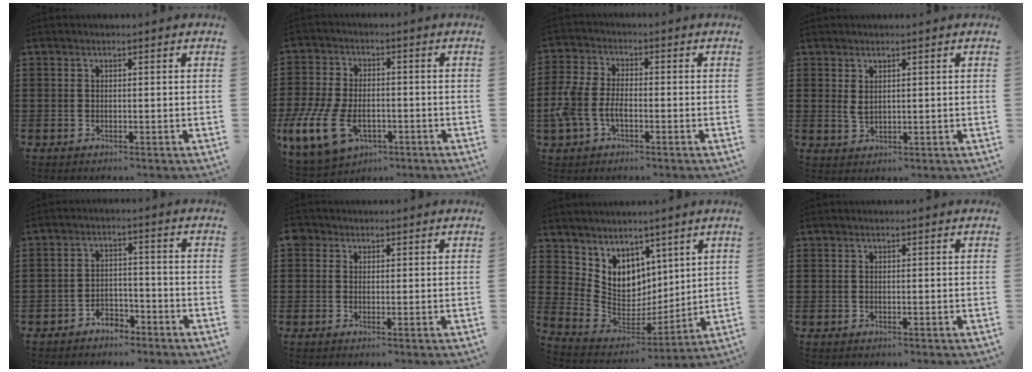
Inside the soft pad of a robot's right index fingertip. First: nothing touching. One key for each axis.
{"total": 8.6, "fx": -2.7, "fy": 4.7, "fz": 6.7, "tx": -0.168, "ty": -0.009, "tz": -0.049}
{"total": 5.6, "fx": -2.0, "fy": 3.2, "fz": 4.2, "tx": -0.115, "ty": -0.003, "tz": -0.048}
{"total": 1.8, "fx": 1.1, "fy": 0.8, "fz": 1.2, "tx": -0.026, "ty": 0.003, "tz": 0.019}
{"total": 3.3, "fx": -2.9, "fy": 1.4, "fz": 0.8, "tx": -0.017, "ty": 0.008, "tz": -0.058}
{"total": 1.2, "fx": 0.5, "fy": 1.1, "fz": 0.1, "tx": -0.007, "ty": 0.006, "tz": 0.009}
{"total": 6.6, "fx": 4.0, "fy": 5.2, "fz": 0.0, "tx": -0.046, "ty": -0.046, "tz": 0.080}
{"total": 0.0}